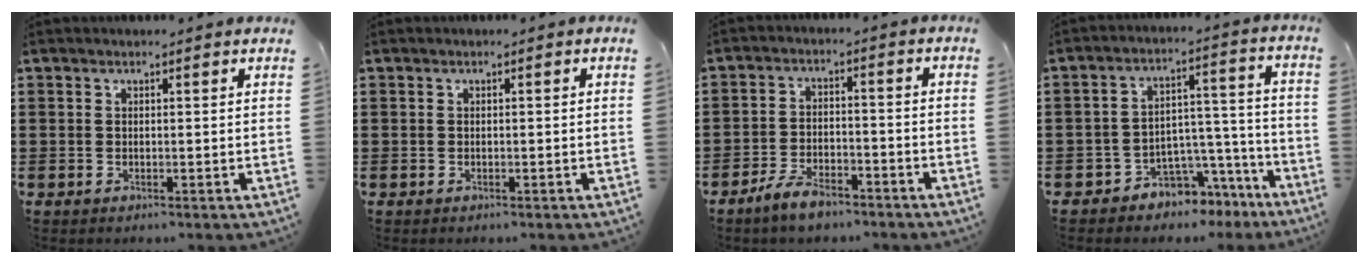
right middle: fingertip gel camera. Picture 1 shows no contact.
{"total": 0.0}
{"total": 5.0, "force": [-4.2, 1.5, 2.4], "torque": [-0.061, 0.002, -0.083]}
{"total": 5.3, "force": [-4.8, 2.2, 0.4], "torque": [-0.016, 0.010, -0.093]}